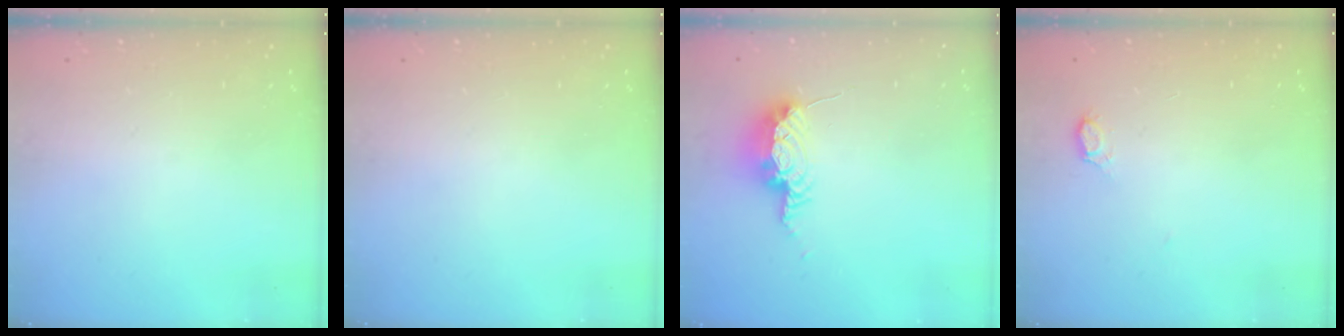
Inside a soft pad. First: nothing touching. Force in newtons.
{"total": 0.0}
{"total": 8.2, "press": 8.1, "slide": 1.5}
{"total": 2.6, "press": 2.6, "slide": 0.2}